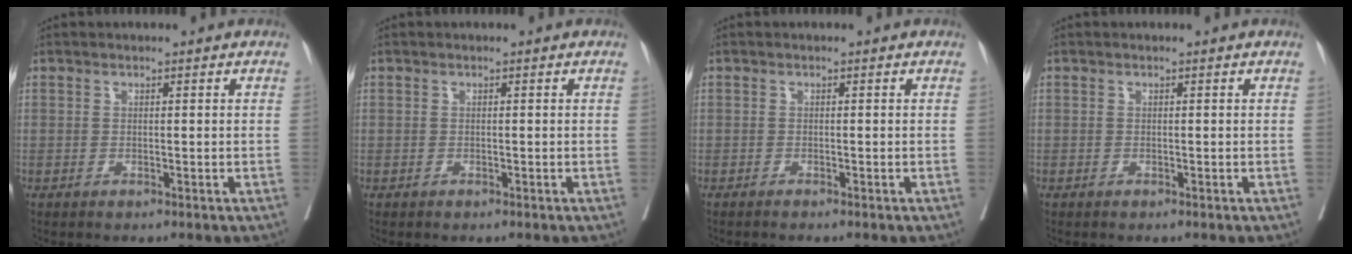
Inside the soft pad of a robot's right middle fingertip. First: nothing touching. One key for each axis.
{"total": 0.0}
{"total": 1.2, "fx": -1.1, "fy": -0.2, "fz": 0.6, "tx": -0.010, "ty": -0.001, "tz": -0.014}
{"total": 0.0}